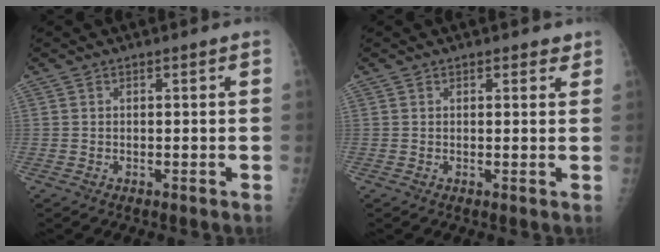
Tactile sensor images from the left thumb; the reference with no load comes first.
{"total": 1.7, "force": [1.2, 0.9, 0.7], "torque": [0.008, -0.005, 0.010]}